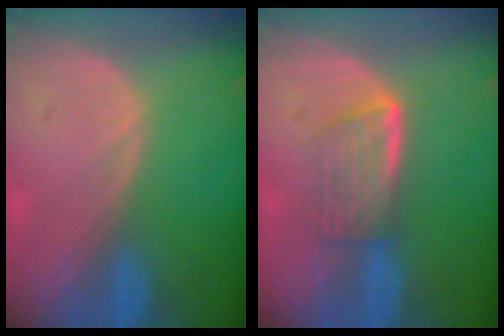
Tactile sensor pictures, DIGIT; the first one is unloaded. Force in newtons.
{"total": 5.9, "press": 5.0, "slide": 3.1}